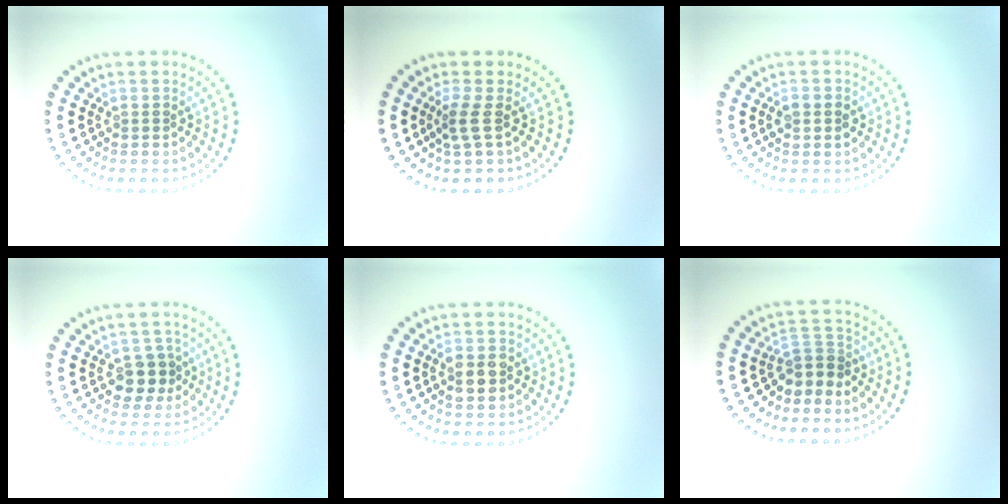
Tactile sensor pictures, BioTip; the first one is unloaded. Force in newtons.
{"total": 1.8, "press": 1.3, "slide": 1.3}
{"total": 2.0, "press": 2.0, "slide": 0.0}
{"total": 3.0, "press": 2.8, "slide": 1.1}
{"total": 2.9, "press": 2.9, "slide": 0.3}
{"total": 2.1, "press": 1.7, "slide": 1.3}